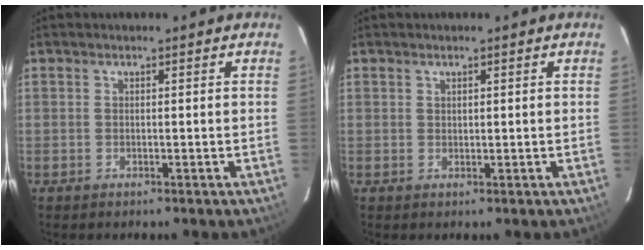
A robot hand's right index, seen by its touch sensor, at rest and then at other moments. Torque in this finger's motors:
{"motor_torque": [-0.68, 0.50, -0.04, 0.00]}